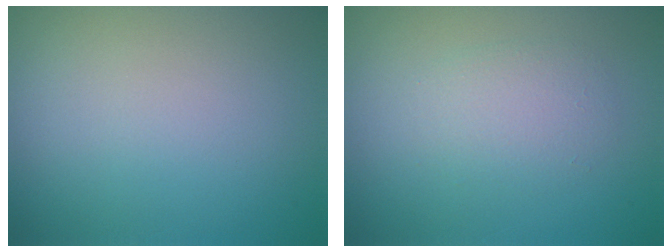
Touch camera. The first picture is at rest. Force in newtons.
{"total": 2.0, "press": 2.0, "slide": 0.0}